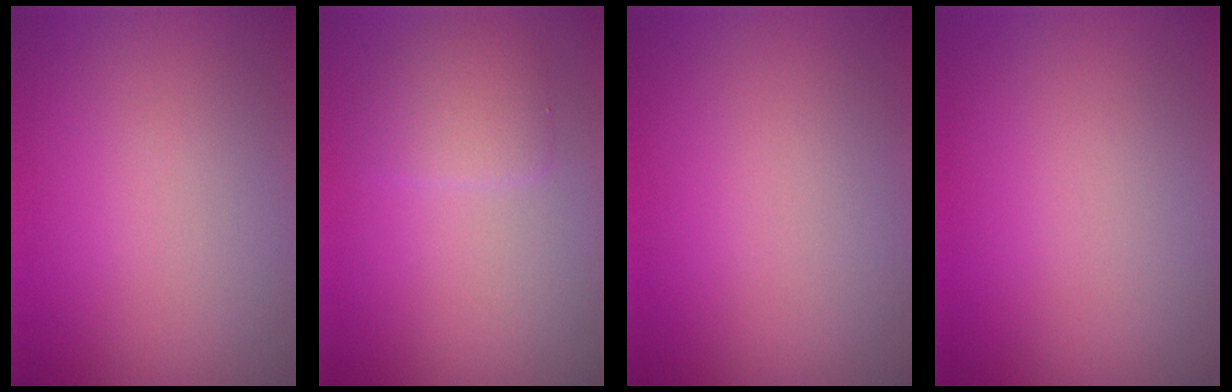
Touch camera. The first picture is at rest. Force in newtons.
{"total": 2.3, "press": 2.3, "slide": 0.3}
{"total": 0.0}
{"total": 0.0}